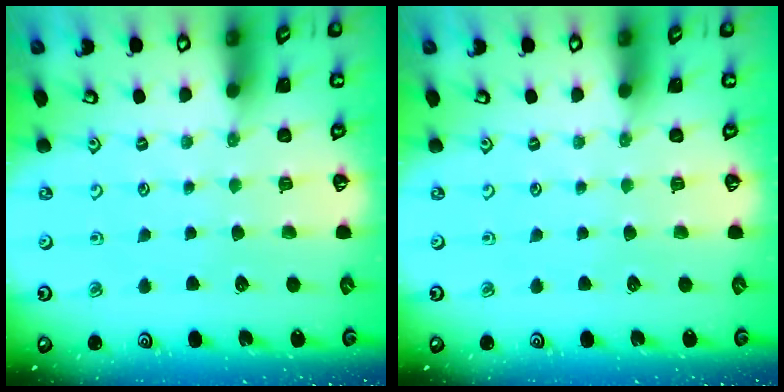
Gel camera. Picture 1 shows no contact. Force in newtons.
{"total": 0.0}